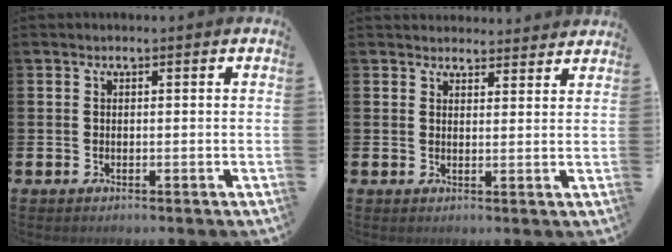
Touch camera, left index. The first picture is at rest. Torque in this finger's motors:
{"motor_torque": [0.91, -1.23, 0.09, 0.00]}